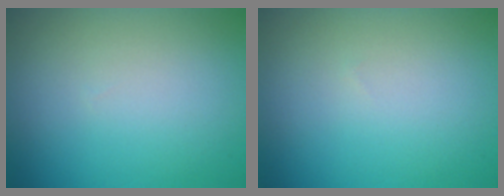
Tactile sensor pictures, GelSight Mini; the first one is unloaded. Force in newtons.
{"total": 0.0}